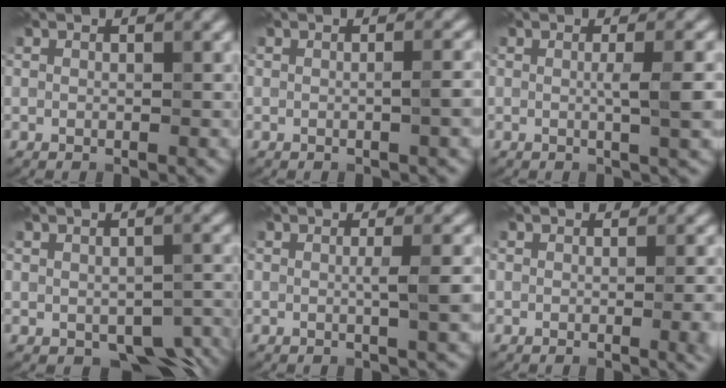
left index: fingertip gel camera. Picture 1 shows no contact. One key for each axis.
{"total": 1.7, "fx": -0.1, "fy": 0.5, "fz": 1.7, "tx": -0.017, "ty": 0.003, "tz": -0.007}
{"total": 3.0, "fx": 0.2, "fy": 0.7, "fz": 3.0, "tx": -0.041, "ty": -0.002, "tz": 0.000}
{"total": 5.2, "fx": -2.3, "fy": 3.0, "fz": 3.5, "tx": -0.037, "ty": -0.020, "tz": -0.017}
{"total": 2.7, "fx": 0.2, "fy": 0.6, "fz": 2.6, "tx": -0.034, "ty": -0.001, "tz": -0.002}
{"total": 3.1, "fx": -0.5, "fy": 1.2, "fz": 2.9, "tx": -0.024, "ty": -0.003, "tz": -0.006}